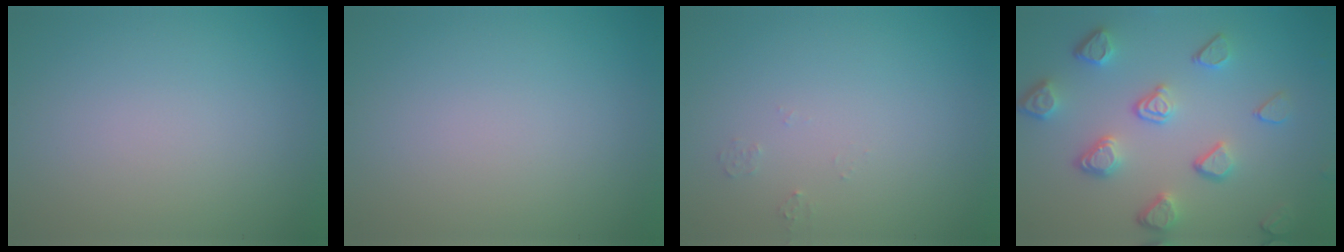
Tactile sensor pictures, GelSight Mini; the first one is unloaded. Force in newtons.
{"total": 0.0}
{"total": 0.7, "press": 0.7, "slide": 0.1}
{"total": 5.0, "press": 3.7, "slide": 3.3}